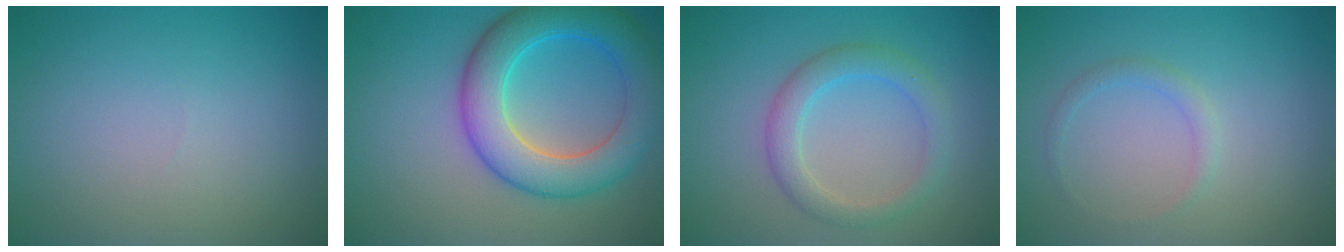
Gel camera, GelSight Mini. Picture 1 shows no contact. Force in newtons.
{"total": 7.8, "press": 7.8, "slide": 0.1}
{"total": 3.1, "press": 3.1, "slide": 0.2}
{"total": 1.1, "press": 1.1, "slide": 0.1}